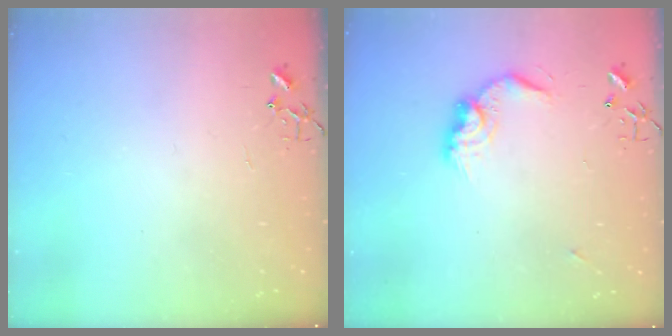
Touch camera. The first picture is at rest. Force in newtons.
{"total": 12.5, "press": 12.5, "slide": 0.7}